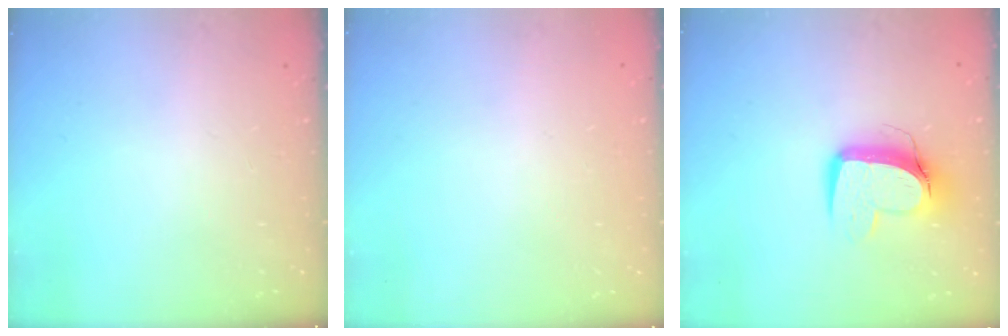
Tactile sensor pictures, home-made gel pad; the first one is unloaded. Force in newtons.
{"total": 0.0}
{"total": 10.8, "press": 10.7, "slide": 1.1}